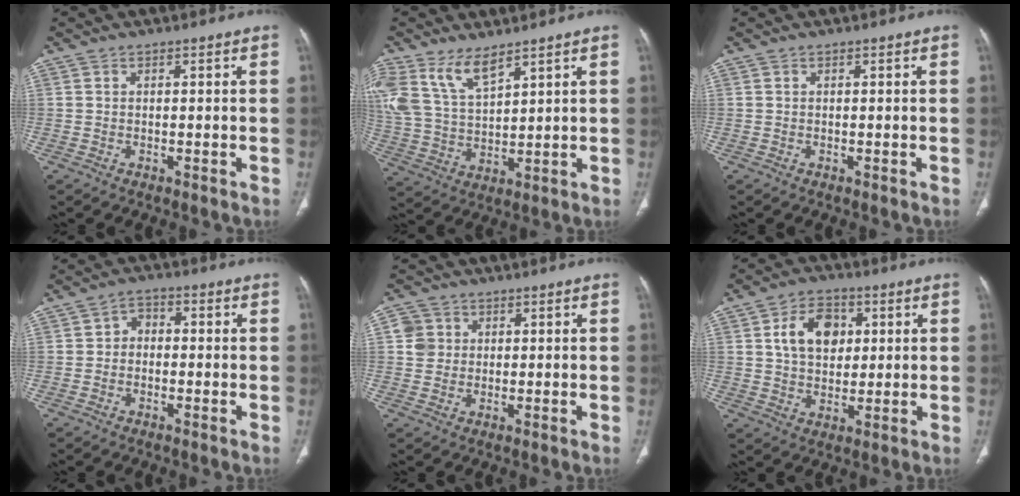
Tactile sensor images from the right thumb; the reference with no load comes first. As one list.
[{"total": 10.2, "force": [6.9, 4.3, 6.2], "torque": [-0.124, -0.024, 0.155]}, {"total": 0.0}, {"total": 3.2, "force": [-0.4, 2.6, 1.9], "torque": [-0.013, 0.015, -0.020]}, {"total": 4.0, "force": [0.8, 3.8, 0.8], "torque": [0.007, 0.002, 0.012]}, {"total": 10.0, "force": [2.6, 7.1, 6.5], "torque": [-0.079, -0.002, 0.045]}]